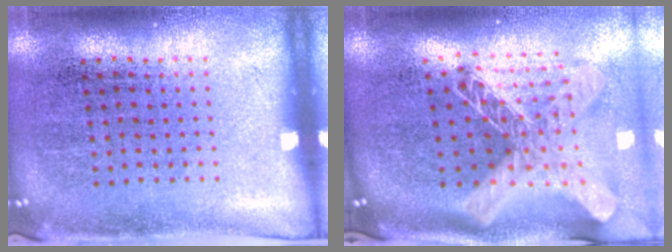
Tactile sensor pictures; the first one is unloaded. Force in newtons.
{"total": 2.7, "press": 1.9, "slide": 1.9}